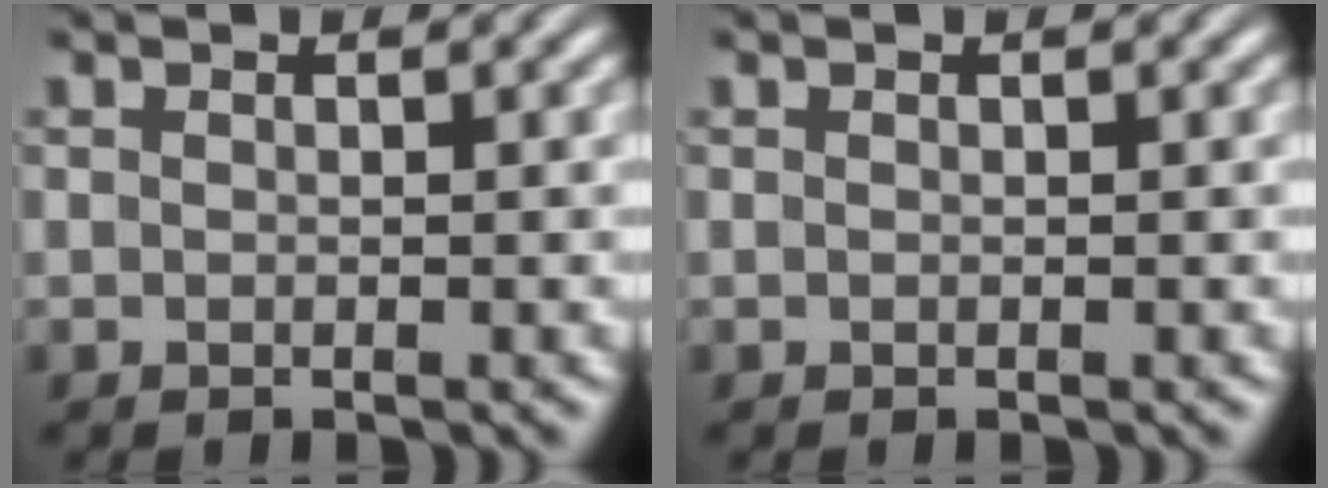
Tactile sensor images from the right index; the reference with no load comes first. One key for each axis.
{"total": 0.0}